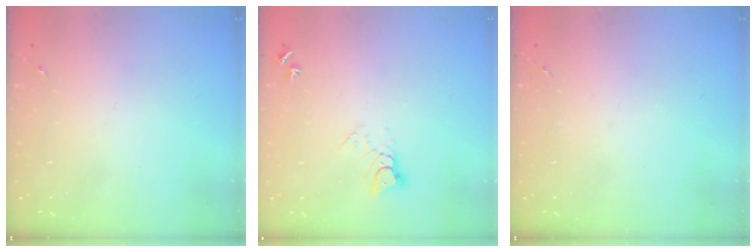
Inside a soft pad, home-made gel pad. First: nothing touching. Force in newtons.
{"total": 4.3, "press": 4.3, "slide": 0.2}
{"total": 0.0}